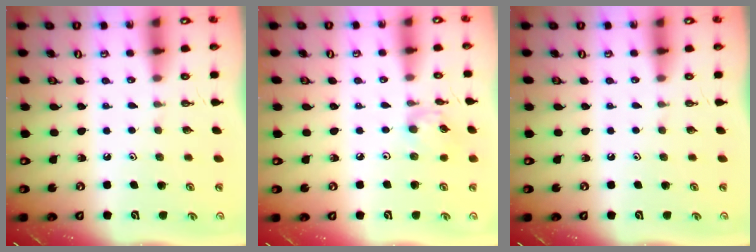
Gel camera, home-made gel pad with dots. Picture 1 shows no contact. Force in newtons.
{"total": 5.0, "press": 5.0, "slide": 0.2}
{"total": 0.0}